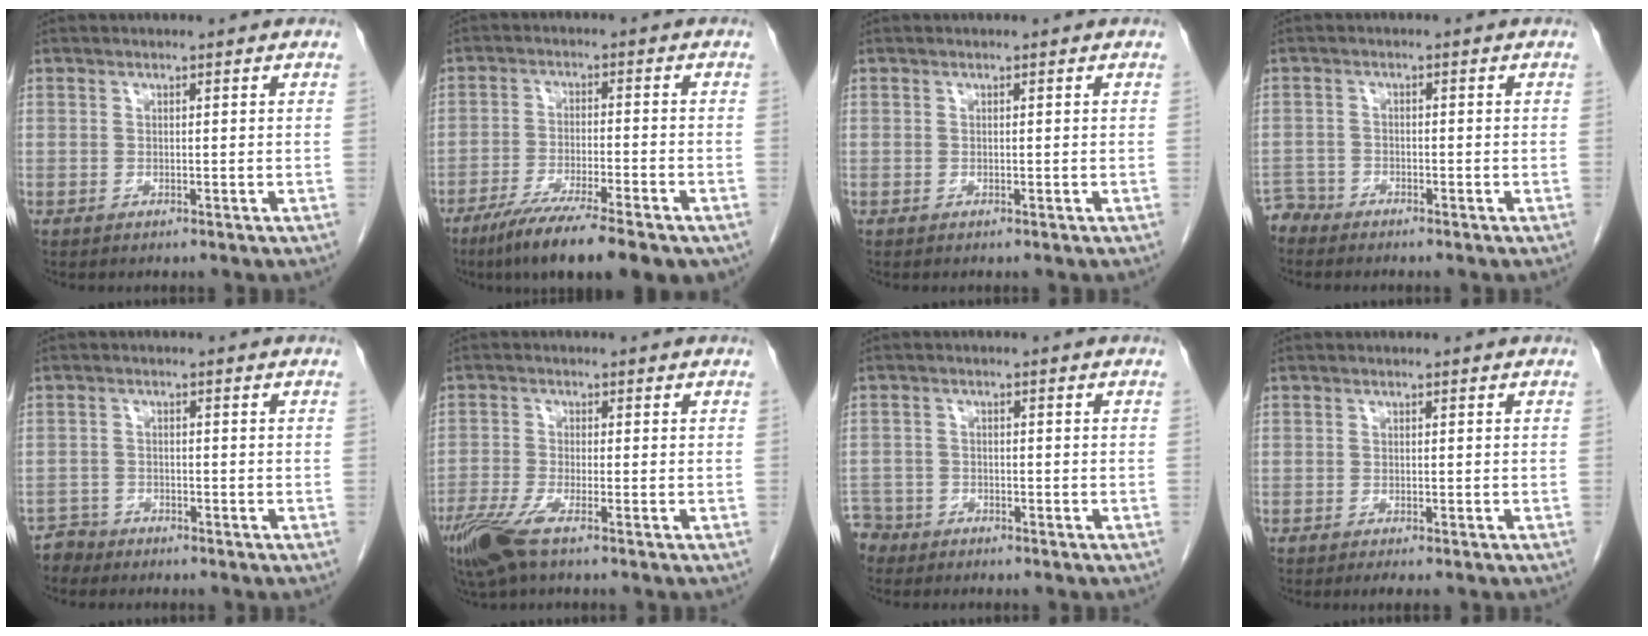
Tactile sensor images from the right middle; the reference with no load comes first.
{"total": 13.2, "force": [-9.4, 1.7, 9.1], "torque": [-0.136, -0.030, -0.148]}
{"total": 0.0}
{"total": 2.4, "force": [-2.3, 0.4, -0.8], "torque": [0.025, -0.005, -0.046]}
{"total": 2.2, "force": [-1.9, 0.7, -1.0], "torque": [0.023, 0.000, -0.039]}
{"total": 6.1, "force": [-4.0, 0.7, 4.6], "torque": [-0.097, -0.017, -0.078]}
{"total": 3.8, "force": [-3.2, 1.9, -0.7], "torque": [0.018, 0.001, -0.066]}
{"total": 1.6, "force": [-1.3, 0.4, 0.9], "torque": [-0.012, -0.004, -0.016]}